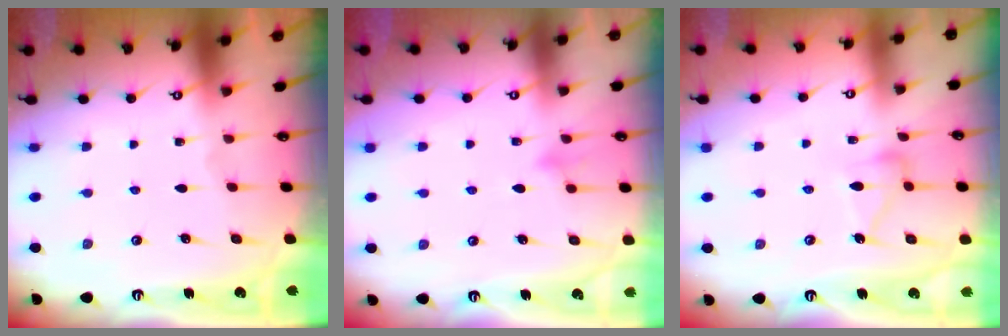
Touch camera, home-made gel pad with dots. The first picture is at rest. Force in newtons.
{"total": 8.2, "press": 8.2, "slide": 0.8}
{"total": 9.1, "press": 9.1, "slide": 0.5}